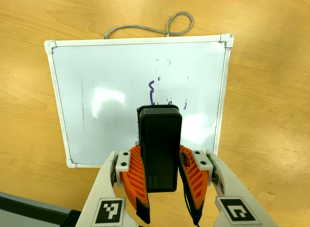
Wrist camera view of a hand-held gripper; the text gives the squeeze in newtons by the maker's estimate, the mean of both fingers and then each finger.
{"total": 8.5, "left": 7.7, "right": 9.3}